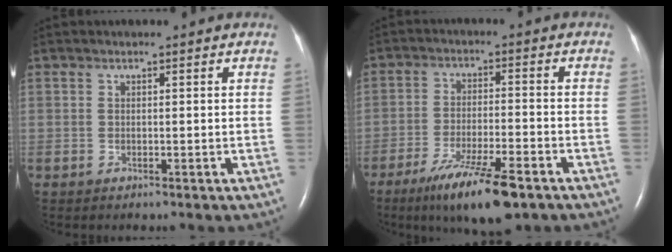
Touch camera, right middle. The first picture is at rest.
{"total": 11.3, "force": [-7.3, 1.6, 8.4], "torque": [-0.152, -0.025, -0.120]}